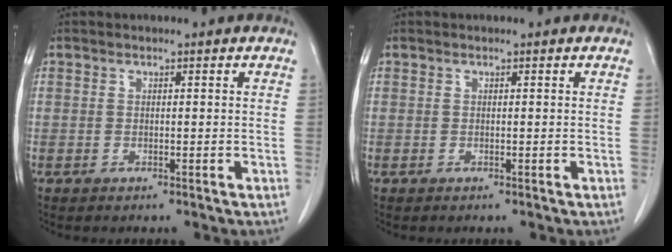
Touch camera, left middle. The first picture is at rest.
{"total": 0.0}